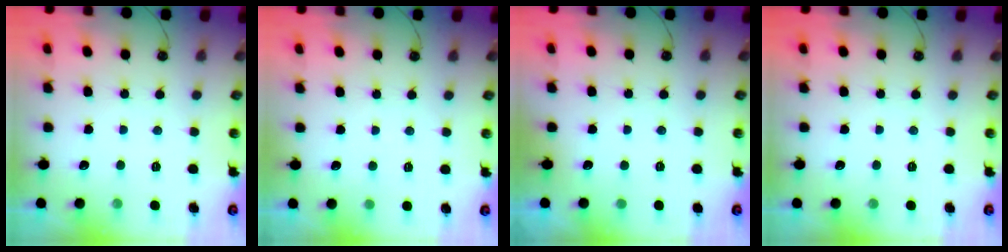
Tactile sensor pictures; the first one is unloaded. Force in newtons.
{"total": 1.9, "press": 1.9, "slide": 0.2}
{"total": 1.7, "press": 0.4, "slide": 1.6}
{"total": 0.0}